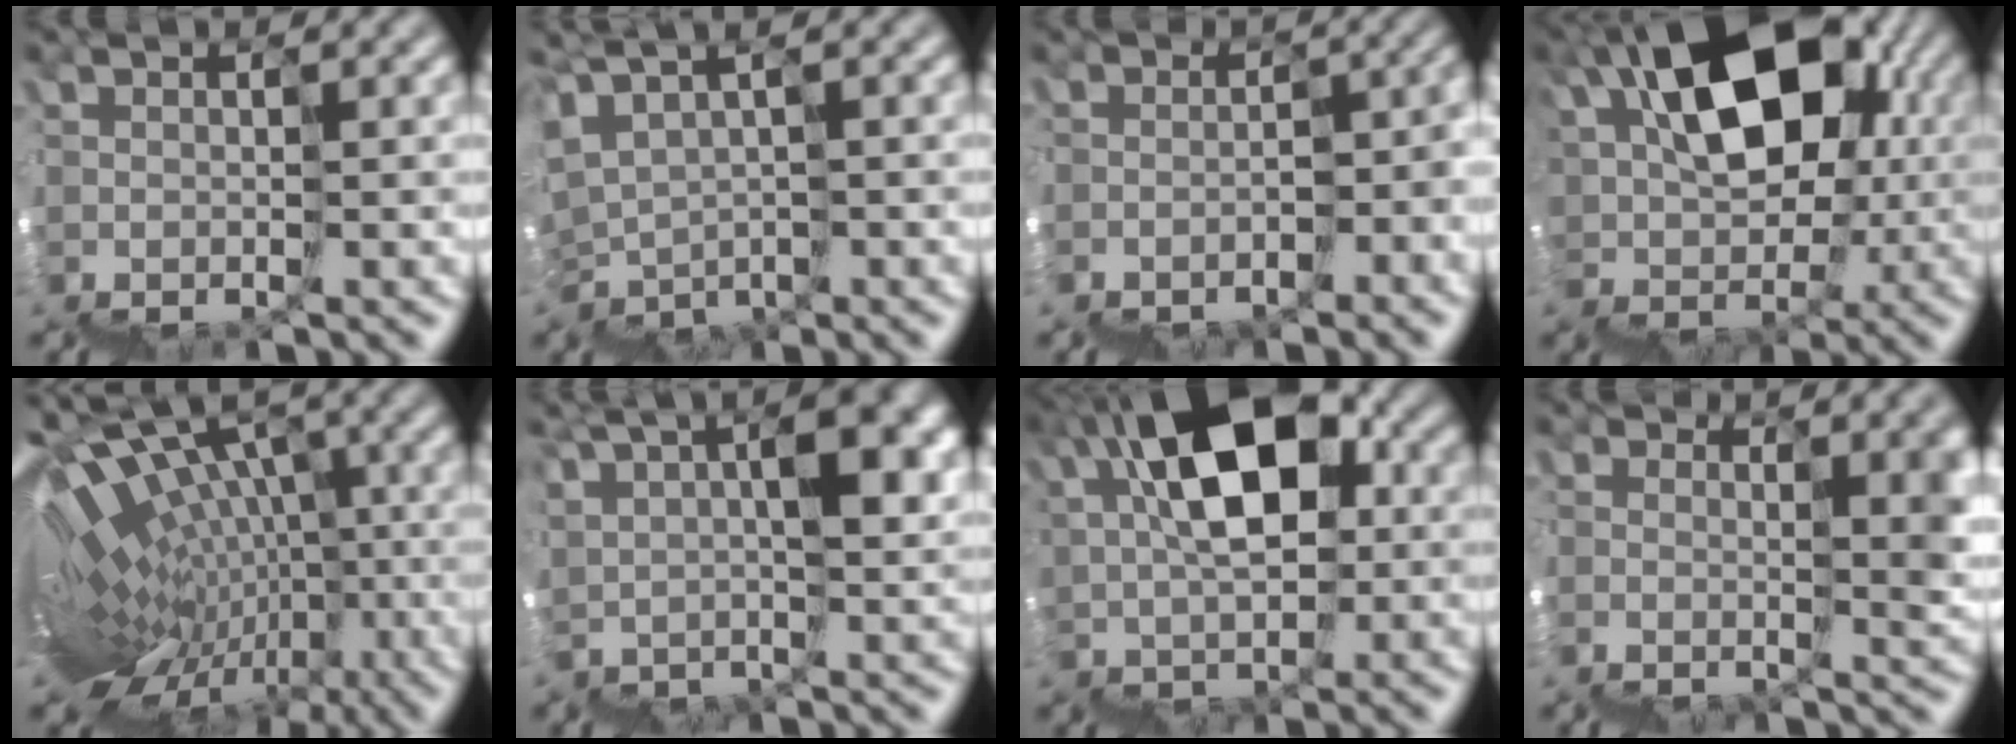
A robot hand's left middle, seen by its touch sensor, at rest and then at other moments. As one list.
[{"total": 1.8, "force": [1.6, 0.4, -0.7], "torque": [0.004, 0.024, 0.031]}, {"total": 5.4, "force": [-3.9, 3.3, 1.6], "torque": [0.002, 0.027, -0.040]}, {"total": 10.7, "force": [5.7, 7.0, 5.8], "torque": [-0.067, 0.049, 0.090]}, {"total": 6.9, "force": [1.2, 4.0, 5.4], "torque": [-0.054, 0.054, 0.042]}, {"total": 6.9, "force": [5.8, 1.9, 3.2], "torque": [-0.070, 0.038, 0.102]}, {"total": 8.4, "force": [5.7, 3.9, 4.9], "torque": [-0.065, 0.065, 0.079]}, {"total": 6.2, "force": [1.4, 3.2, 5.1], "torque": [-0.066, 0.001, 0.032]}]